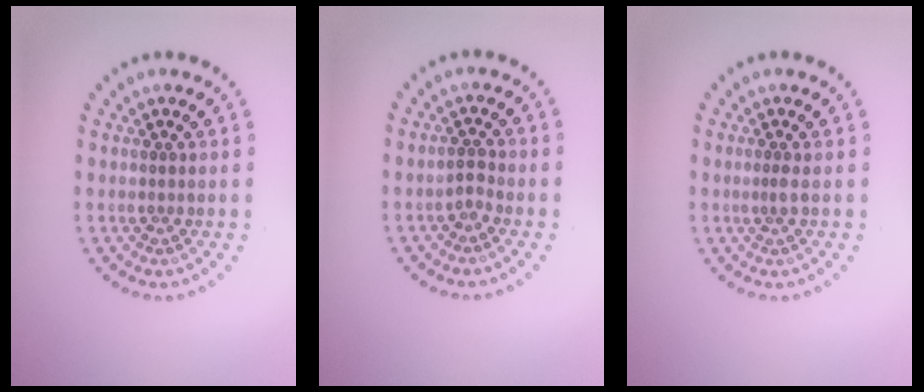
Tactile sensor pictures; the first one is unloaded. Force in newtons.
{"total": 1.1, "press": 0.9, "slide": 0.6}
{"total": 1.0, "press": 0.6, "slide": 0.8}